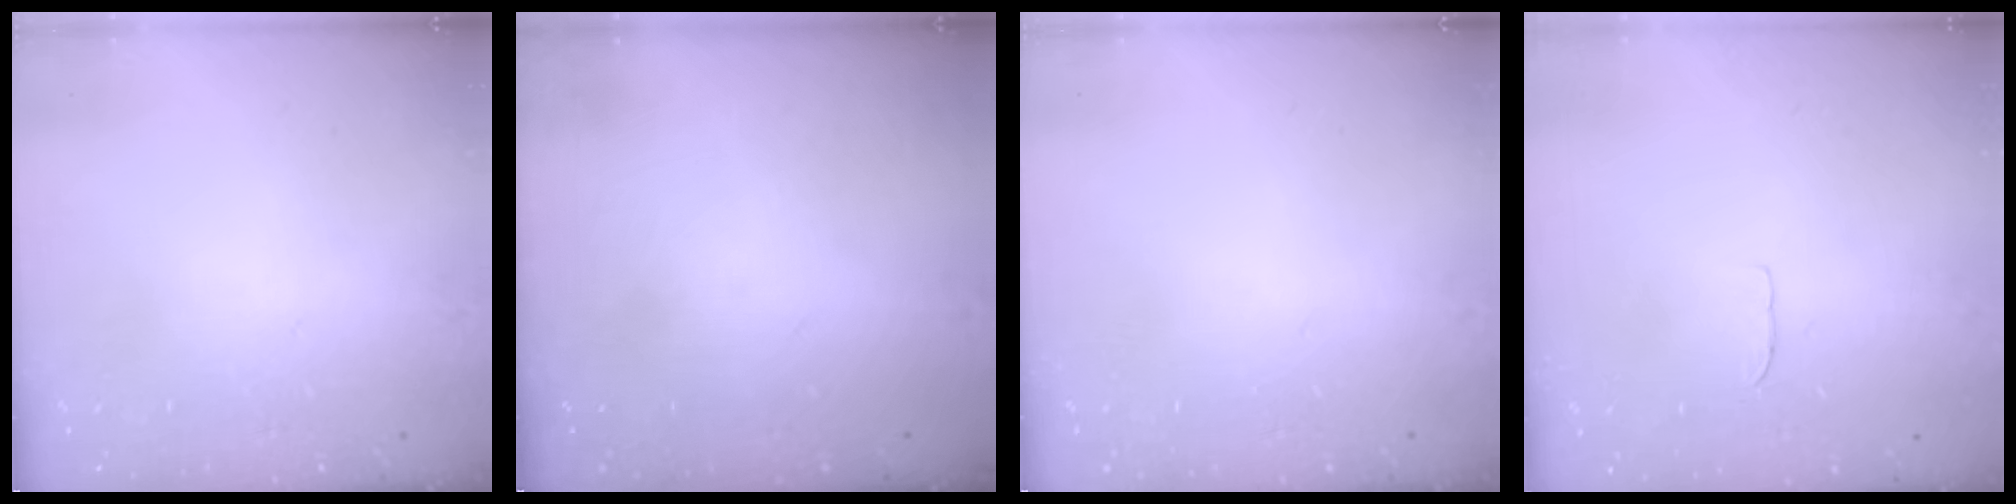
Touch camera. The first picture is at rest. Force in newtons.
{"total": 0.0}
{"total": 0.0}
{"total": 3.3, "press": 3.3, "slide": 0.2}